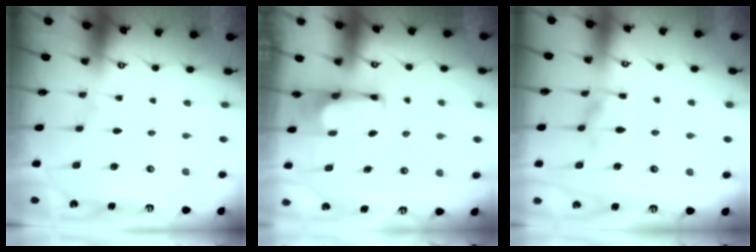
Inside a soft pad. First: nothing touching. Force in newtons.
{"total": 2.3, "press": 2.3, "slide": 0.3}
{"total": 2.9, "press": 2.6, "slide": 1.3}